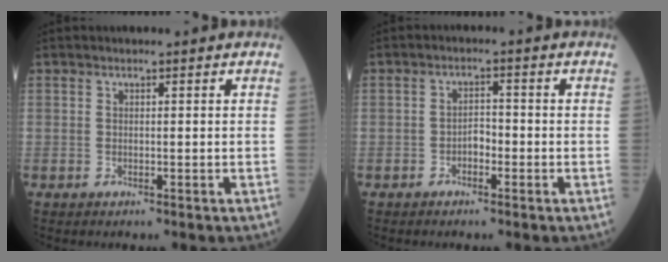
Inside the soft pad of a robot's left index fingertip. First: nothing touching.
{"total": 2.2, "force": [-1.0, 1.1, 1.6], "torque": [-0.021, 0.007, -0.021]}